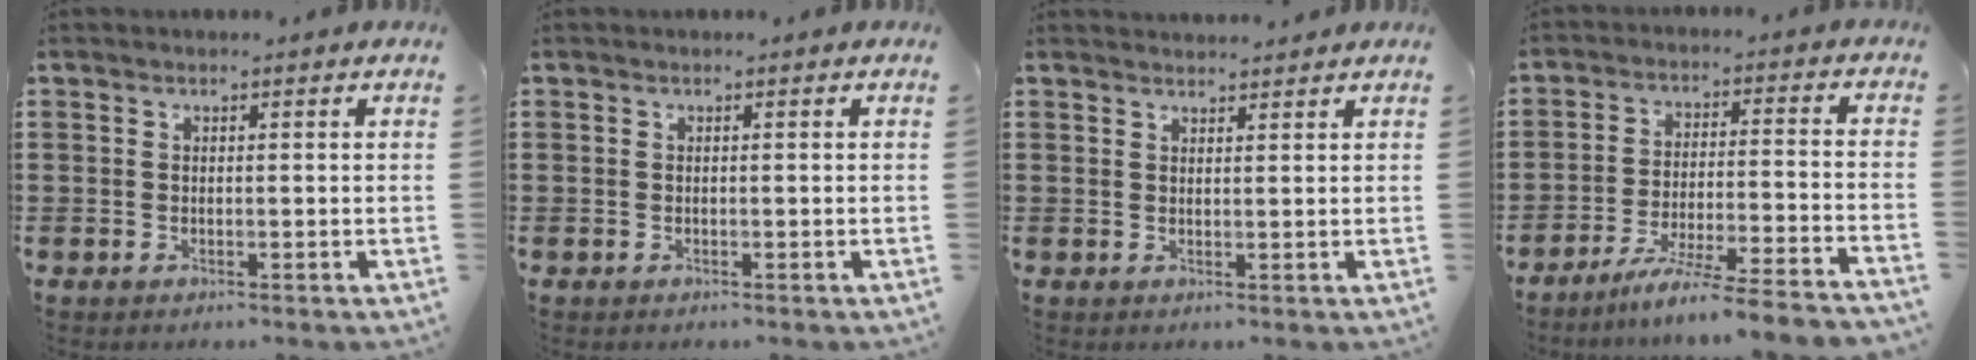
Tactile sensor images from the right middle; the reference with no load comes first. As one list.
[{"total": 0.0}, {"total": 1.5, "force": [1.5, 0.1, 0.0], "torque": [0.004, -0.002, 0.028]}, {"total": 8.0, "force": [-7.1, -1.2, 3.4], "torque": [-0.058, -0.009, -0.139]}]